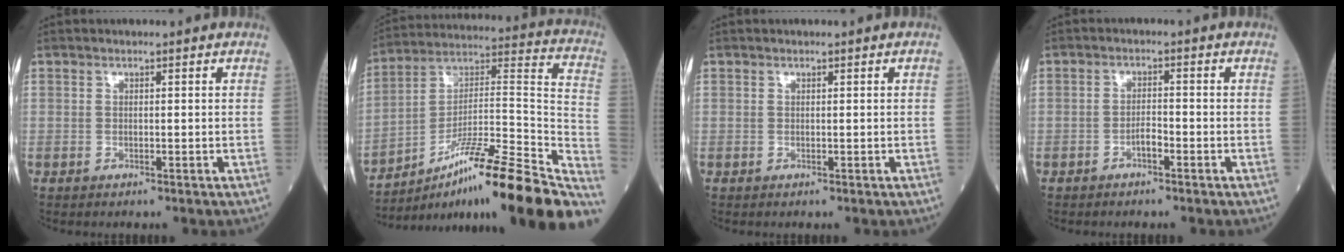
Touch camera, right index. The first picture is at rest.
{"total": 27.9, "force": [-20.1, 1.2, 19.3], "torque": [-0.209, 0.016, -0.320]}
{"total": 0.0}
{"total": 2.0, "force": [-1.3, 0.5, 1.5], "torque": [-0.025, 0.005, -0.024]}